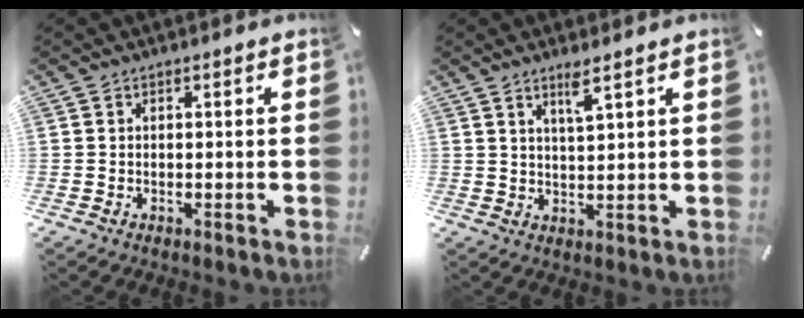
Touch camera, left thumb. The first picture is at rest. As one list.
[{"total": 4.0, "force": [3.0, 0.2, 2.7], "torque": [-0.059, -0.006, 0.051]}]